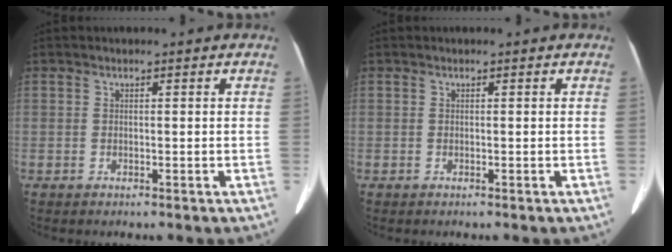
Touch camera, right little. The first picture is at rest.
{"total": 0.0}